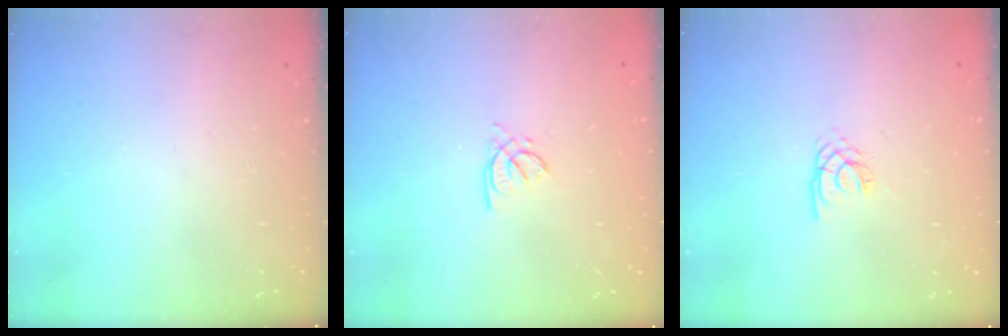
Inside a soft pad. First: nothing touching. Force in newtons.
{"total": 2.6, "press": 2.6, "slide": 0.2}
{"total": 2.1, "press": 2.1, "slide": 0.4}